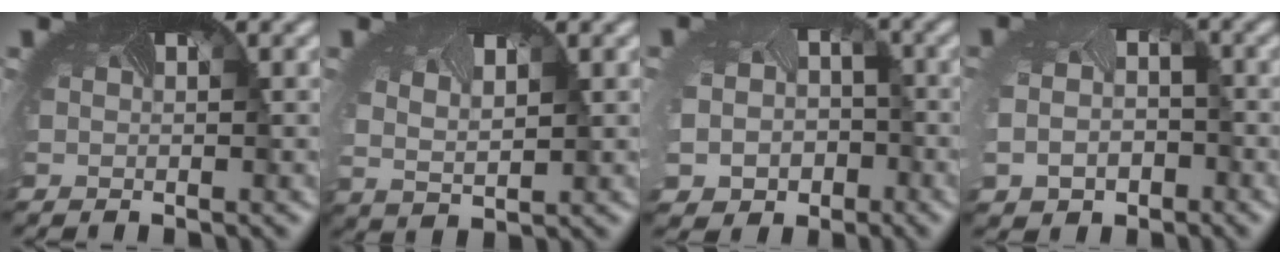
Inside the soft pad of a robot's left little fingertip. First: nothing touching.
{"total": 1.7, "force": [0.8, 0.8, 1.3], "torque": [-0.045, -0.012, 0.019]}
{"total": 7.7, "force": [-3.0, 6.4, 3.0], "torque": [-0.069, -0.046, -0.048]}
{"total": 4.8, "force": [-1.6, 3.7, 2.6], "torque": [-0.054, -0.036, -0.013]}